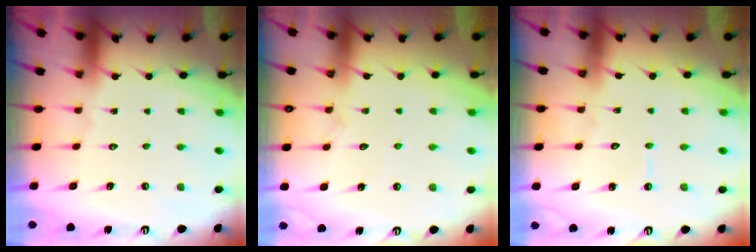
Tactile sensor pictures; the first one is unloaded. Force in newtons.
{"total": 4.7, "press": 4.6, "slide": 0.5}
{"total": 3.2, "press": 3.2, "slide": 0.3}